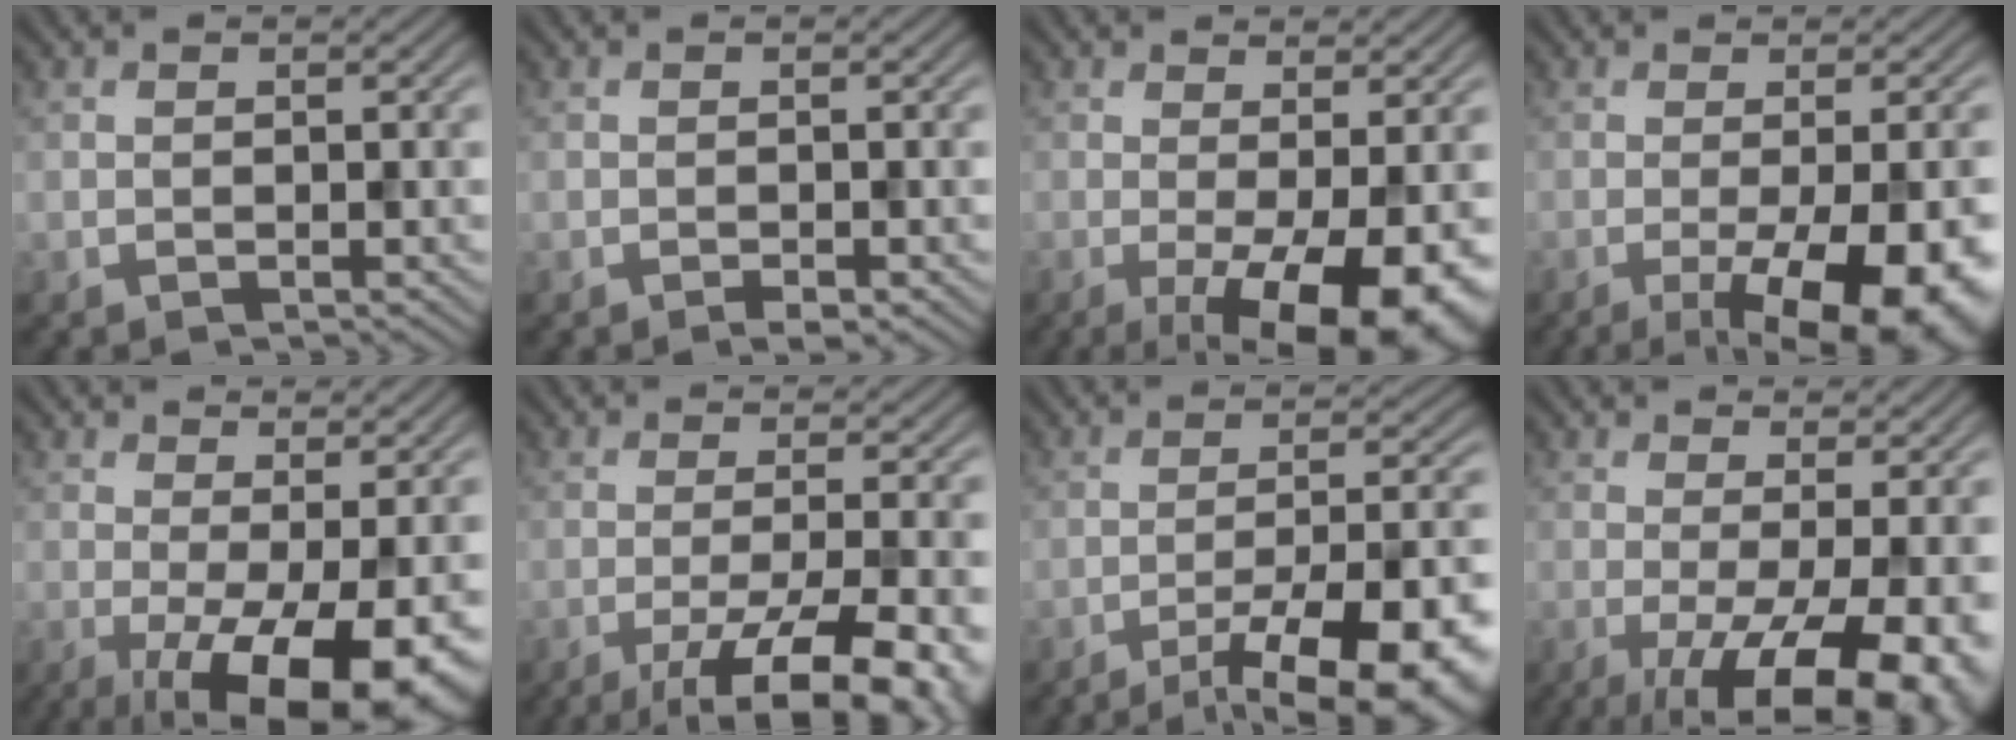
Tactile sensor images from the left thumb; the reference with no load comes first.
{"total": 0.9, "force": [-0.6, 0.3, 0.6], "torque": [-0.010, -0.003, -0.010]}
{"total": 9.6, "force": [-2.6, 2.8, 8.8], "torque": [-0.129, -0.006, -0.029]}
{"total": 13.2, "force": [-5.3, 3.9, 11.4], "torque": [-0.134, -0.008, -0.065]}
{"total": 11.5, "force": [-2.9, 3.7, 10.5], "torque": [-0.145, 0.005, -0.040]}
{"total": 11.1, "force": [-5.2, 2.7, 9.4], "torque": [-0.136, -0.005, -0.070]}
{"total": 15.9, "force": [-10.3, 4.7, 11.2], "torque": [-0.142, -0.010, -0.140]}
{"total": 12.6, "force": [-3.1, 4.1, 11.5], "torque": [-0.143, 0.002, -0.037]}